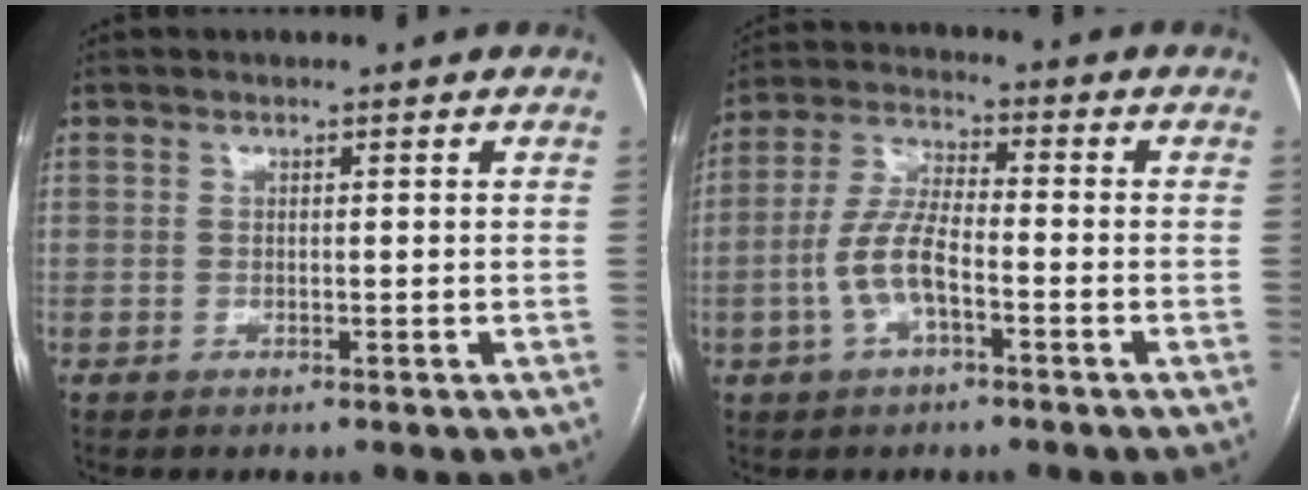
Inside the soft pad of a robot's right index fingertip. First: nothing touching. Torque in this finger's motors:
{"motor_torque": [1.31, -0.24, 0.73, 0.18]}